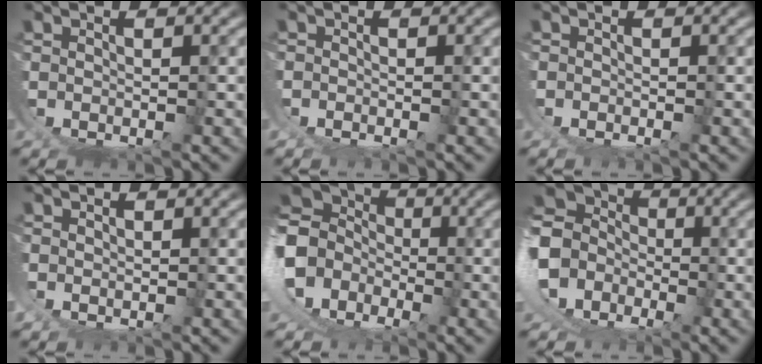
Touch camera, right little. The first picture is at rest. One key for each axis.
{"total": 0.8, "fx": -0.5, "fy": -0.7, "fz": 0.1, "tx": 0.000, "ty": -0.003, "tz": -0.009}
{"total": 1.0, "fx": -0.5, "fy": -0.9, "fz": 0.0, "tx": 0.008, "ty": 0.000, "tz": -0.009}
{"total": 0.9, "fx": 0.7, "fy": 0.1, "fz": 0.5, "tx": -0.020, "ty": -0.005, "tz": 0.019}
{"total": 10.9, "fx": 0.7, "fy": 9.4, "fz": 5.5, "tx": -0.135, "ty": -0.011, "tz": -0.003}
{"total": 12.4, "fx": 0.9, "fy": 10.9, "fz": 5.9, "tx": -0.157, "ty": -0.015, "tz": -0.003}